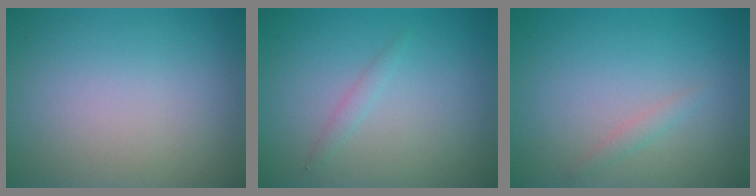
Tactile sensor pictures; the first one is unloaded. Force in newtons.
{"total": 0.8, "press": 0.8, "slide": 0.0}
{"total": 0.9, "press": 0.9, "slide": 0.1}